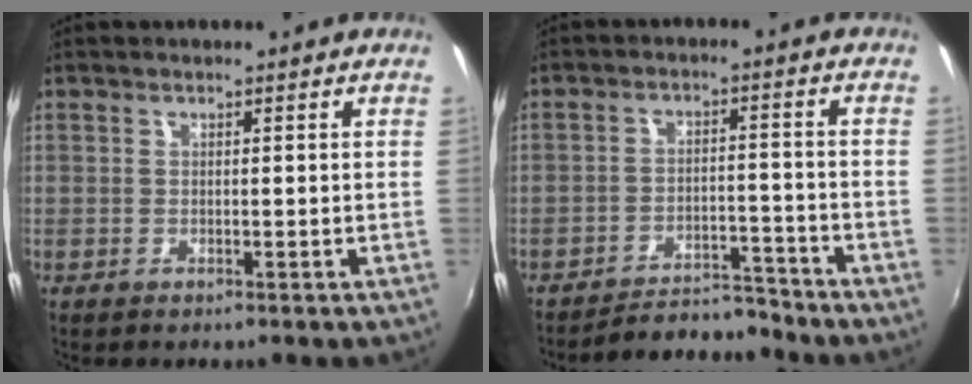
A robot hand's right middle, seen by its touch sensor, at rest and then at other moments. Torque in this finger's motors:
{"motor_torque": [0.12, -0.68, -0.10, 0.00]}